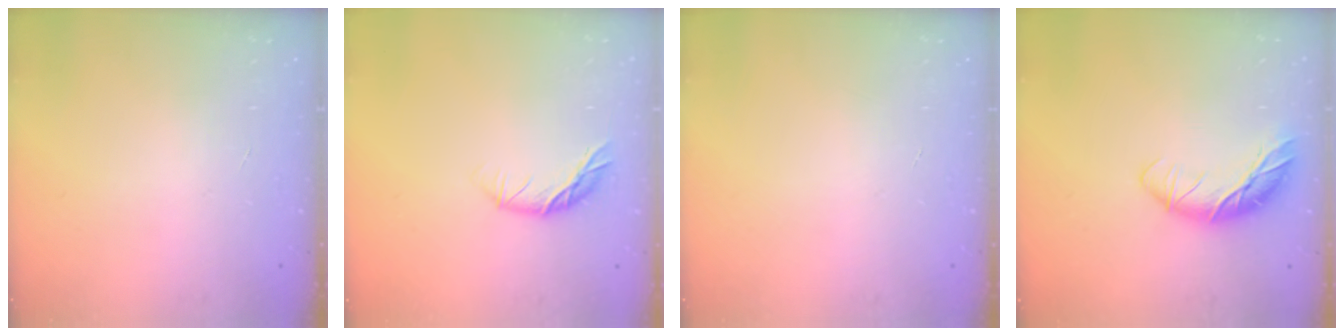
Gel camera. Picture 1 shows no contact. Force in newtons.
{"total": 7.8, "press": 7.8, "slide": 0.7}
{"total": 0.0}
{"total": 11.1, "press": 11.0, "slide": 1.5}